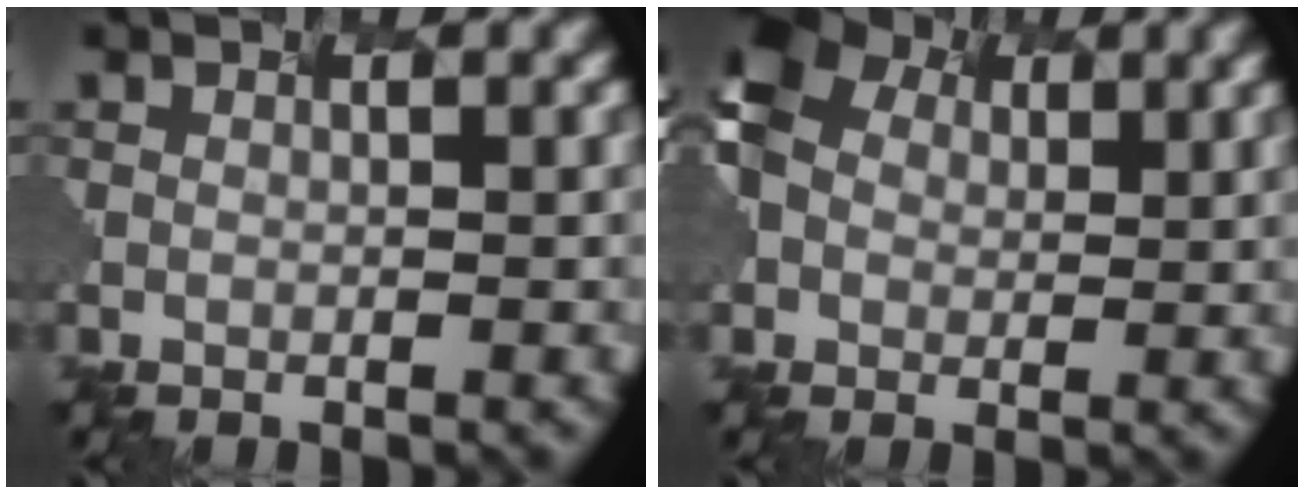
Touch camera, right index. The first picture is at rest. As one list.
[{"total": 5.5, "force": [1.6, 4.6, 2.4], "torque": [-0.090, 0.016, 0.026]}]